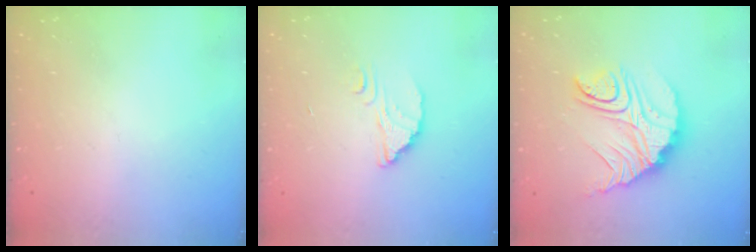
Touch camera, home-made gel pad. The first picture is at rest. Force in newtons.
{"total": 2.7, "press": 2.7, "slide": 0.1}
{"total": 17.1, "press": 17.0, "slide": 1.6}